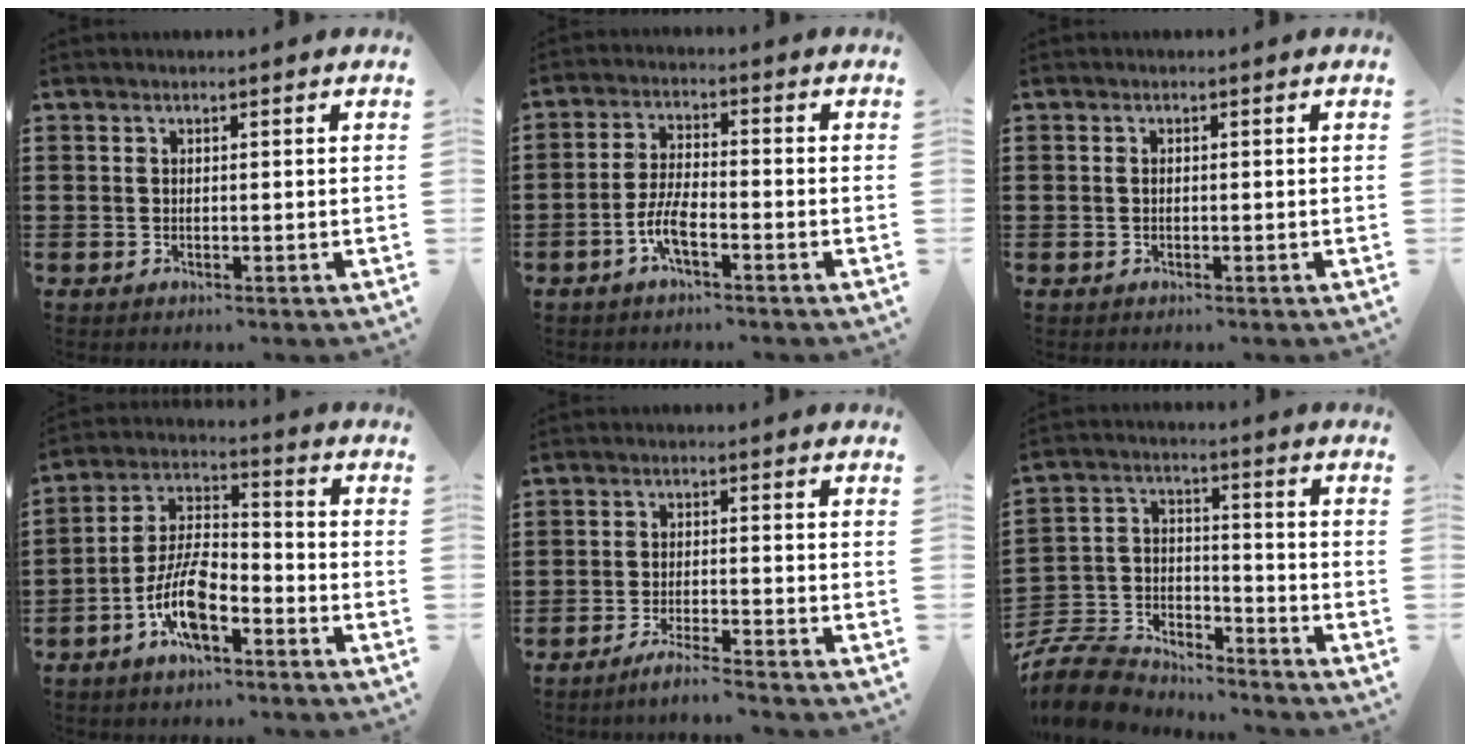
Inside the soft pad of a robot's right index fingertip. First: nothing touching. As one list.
[{"total": 5.5, "force": [-2.6, 1.4, 4.6], "torque": [-0.113, -0.007, -0.055]}, {"total": 0.6, "force": [-0.1, 0.2, 0.6], "torque": [-0.015, -0.003, -0.001]}, {"total": 9.4, "force": [-4.8, 3.6, 7.3], "torque": [-0.166, 0.000, -0.091]}, {"total": 3.1, "force": [-2.9, -0.4, 1.1], "torque": [-0.019, -0.002, -0.055]}, {"total": 9.5, "force": [-9.0, 2.4, 2.0], "torque": [-0.064, 0.013, -0.184]}]